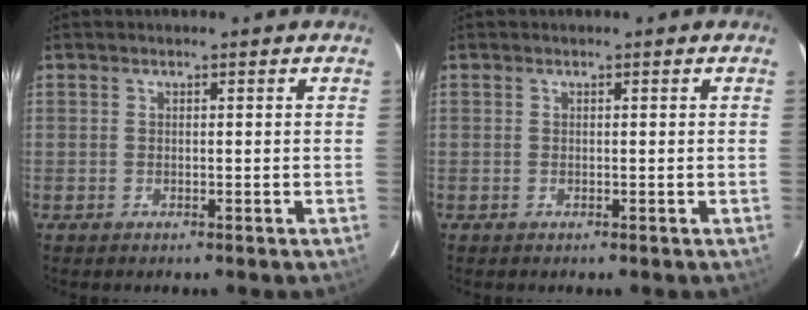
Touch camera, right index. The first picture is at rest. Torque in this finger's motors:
{"motor_torque": [0.00, 0.00, 0.01, 0.00]}